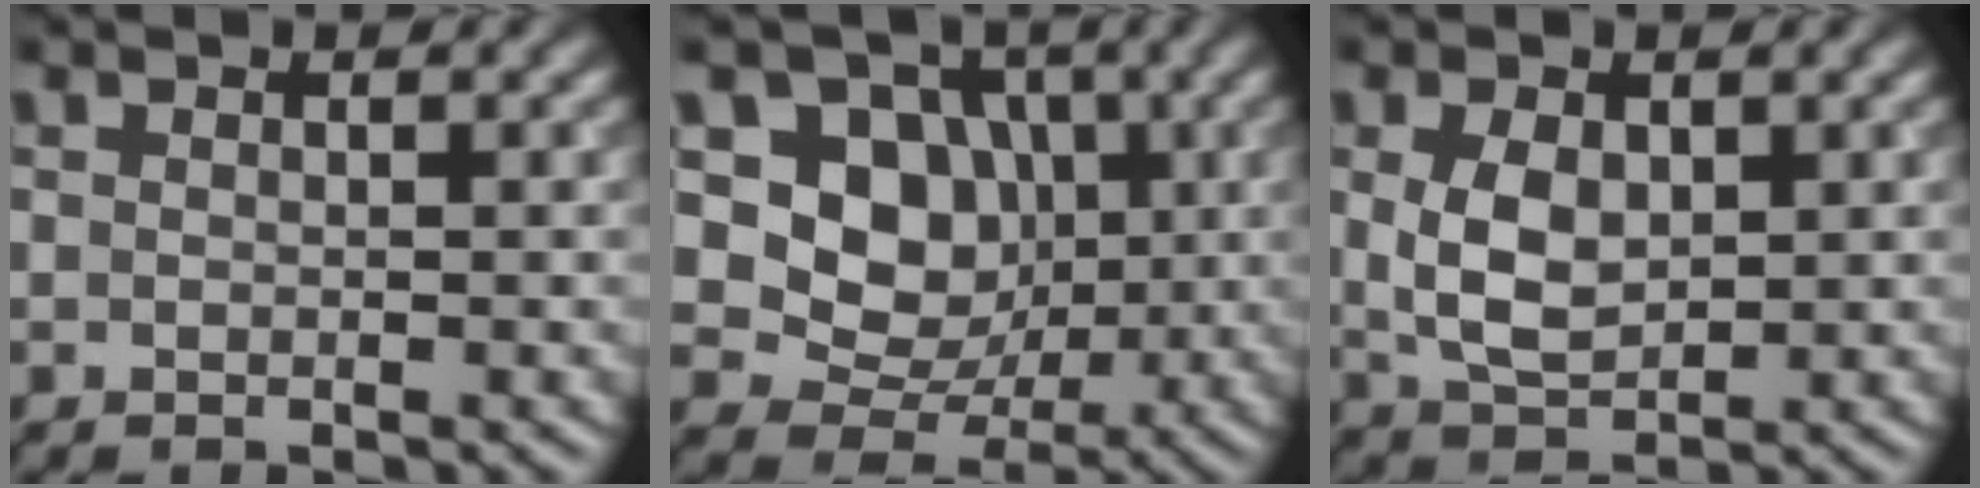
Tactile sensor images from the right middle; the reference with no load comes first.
{"total": 7.7, "force": [1.4, 6.4, 4.0], "torque": [-0.063, -0.005, 0.005]}
{"total": 3.9, "force": [0.6, 2.4, 2.9], "torque": [-0.072, -0.002, 0.018]}